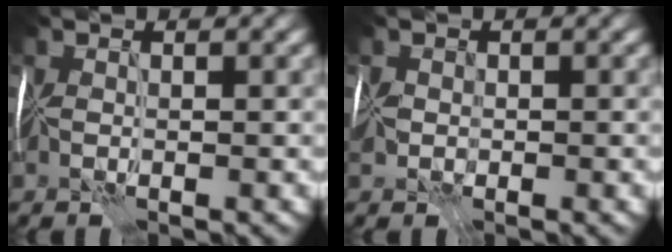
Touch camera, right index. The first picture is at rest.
{"total": 2.3, "force": [-0.1, 1.9, 1.3], "torque": [-0.032, 0.000, -0.003]}